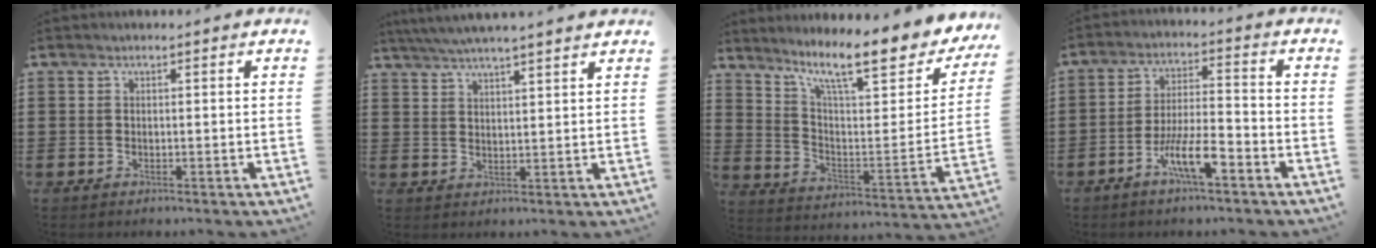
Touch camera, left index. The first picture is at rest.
{"total": 4.3, "force": [3.9, -0.5, 1.8], "torque": [-0.045, -0.013, 0.070]}
{"total": 12.3, "force": [9.2, 2.1, 7.9], "torque": [-0.155, -0.060, 0.148]}
{"total": 7.9, "force": [-4.4, 1.5, 6.3], "torque": [-0.136, -0.003, -0.086]}